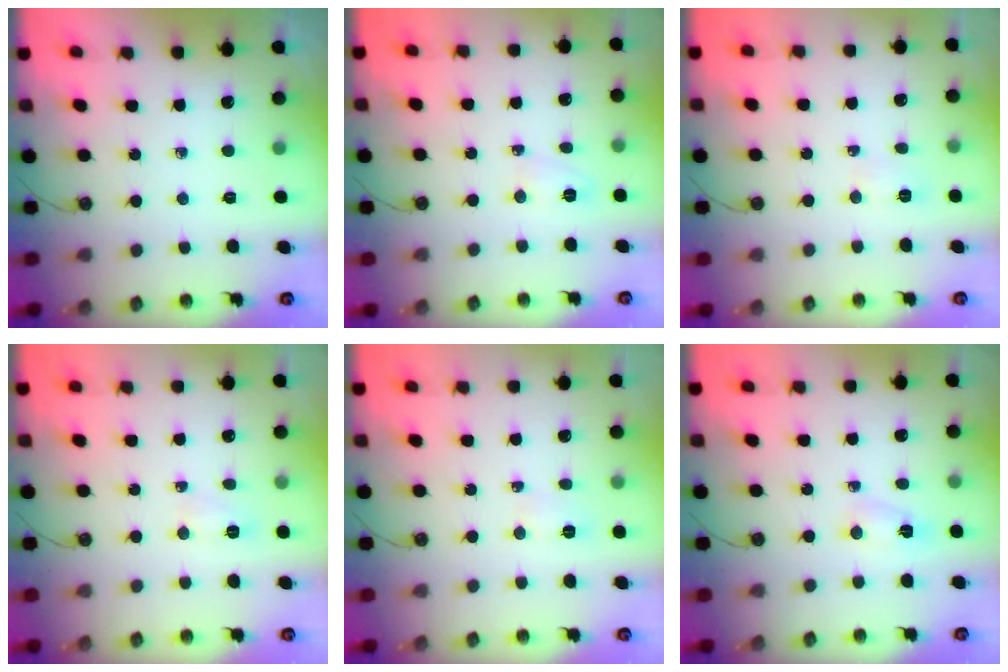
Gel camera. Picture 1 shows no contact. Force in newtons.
{"total": 5.4, "press": 3.0, "slide": 4.4}
{"total": 2.6, "press": 2.5, "slide": 0.8}
{"total": 3.5, "press": 3.2, "slide": 1.2}
{"total": 2.8, "press": 2.7, "slide": 0.8}
{"total": 2.2, "press": 2.1, "slide": 0.6}